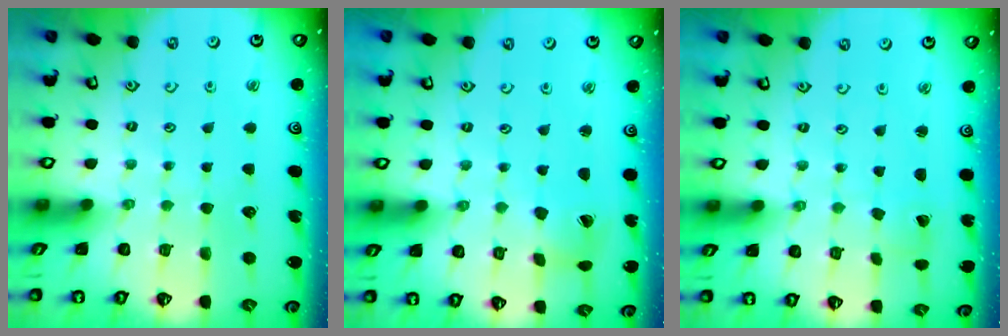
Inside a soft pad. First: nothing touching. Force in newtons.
{"total": 3.0, "press": 2.9, "slide": 0.5}
{"total": 0.5, "press": 0.5, "slide": 0.1}